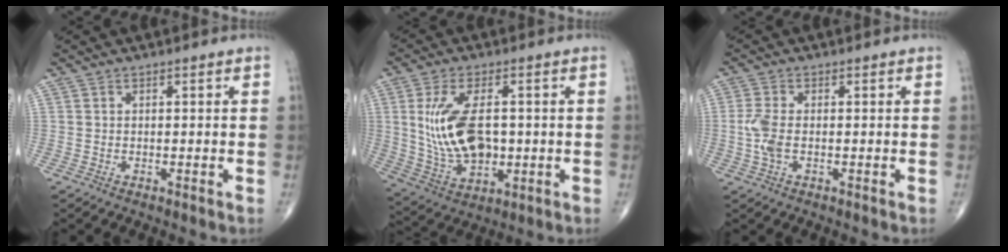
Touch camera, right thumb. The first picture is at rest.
{"total": 13.9, "force": [1.0, 7.7, 11.5], "torque": [-0.211, -0.006, 0.031]}
{"total": 4.2, "force": [-0.5, 2.1, 3.6], "torque": [-0.094, 0.002, -0.015]}